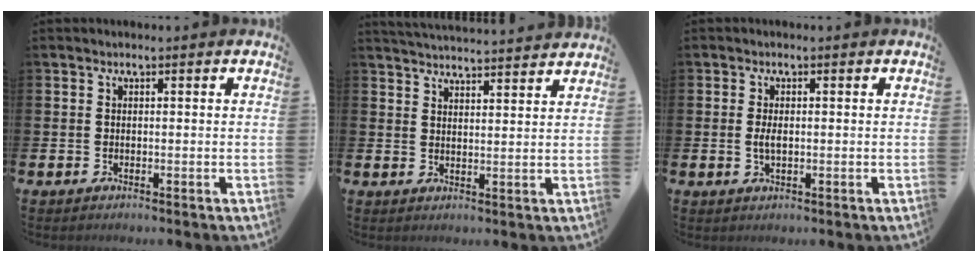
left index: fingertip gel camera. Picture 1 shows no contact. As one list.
[{"total": 4.1, "force": [4.1, -0.3, 0.1], "torque": [-0.007, -0.031, 0.073]}, {"total": 2.2, "force": [-0.1, 1.0, 2.0], "torque": [-0.031, -0.001, -0.004]}]